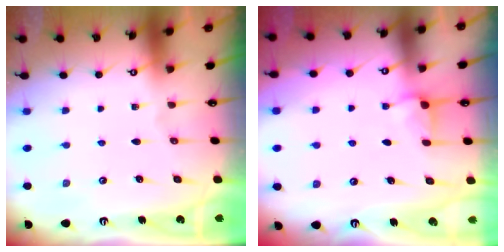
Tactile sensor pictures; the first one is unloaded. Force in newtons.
{"total": 3.6, "press": 3.6, "slide": 0.4}